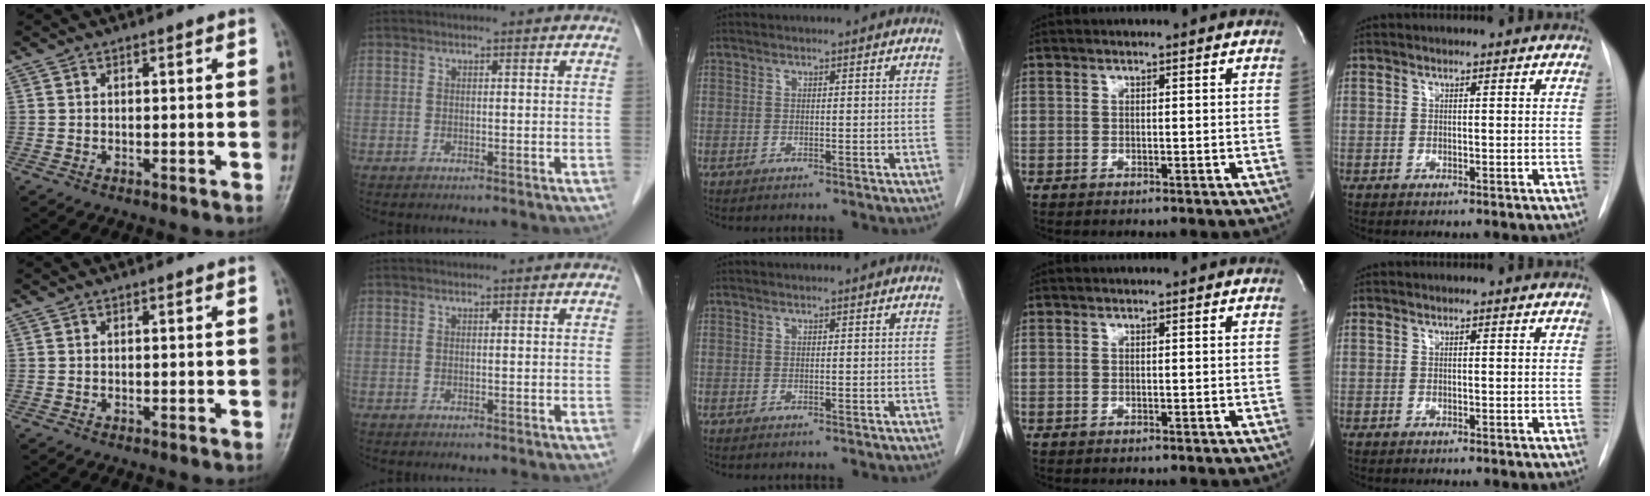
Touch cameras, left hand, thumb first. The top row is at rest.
{}